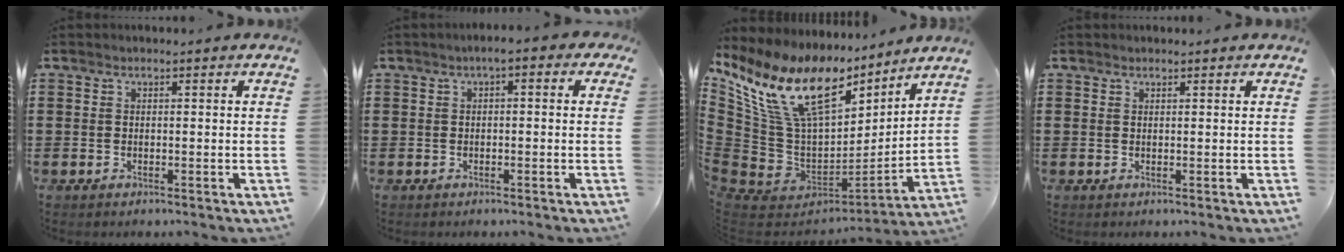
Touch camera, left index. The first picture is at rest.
{"total": 1.8, "force": [-0.4, 0.7, 1.6], "torque": [-0.031, 0.005, -0.012]}
{"total": 17.1, "force": [8.7, 8.9, 11.7], "torque": [-0.286, -0.044, 0.150]}
{"total": 0.7, "force": [0.7, 0.2, 0.1], "torque": [-0.003, 0.000, 0.014]}